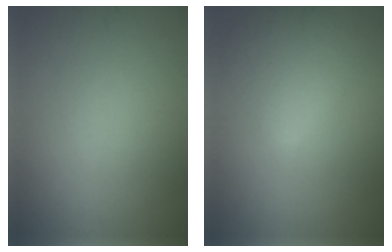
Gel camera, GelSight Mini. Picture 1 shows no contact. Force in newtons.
{"total": 4.9, "press": 4.9, "slide": 0.2}